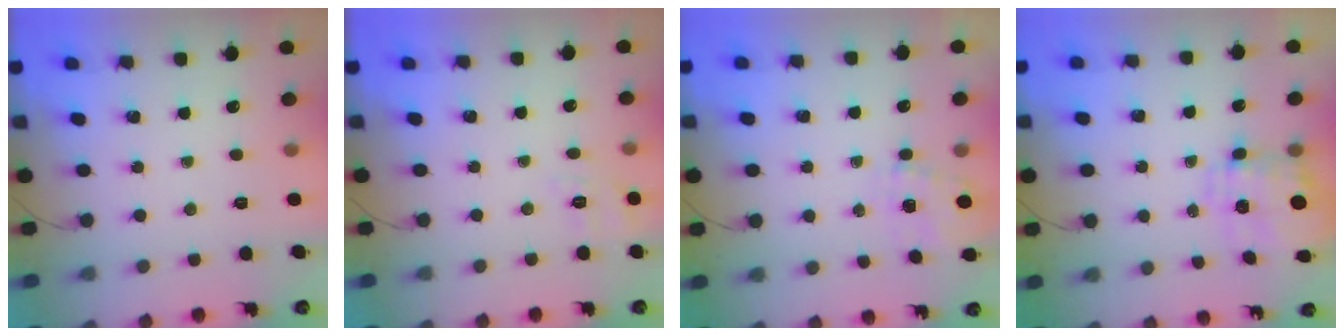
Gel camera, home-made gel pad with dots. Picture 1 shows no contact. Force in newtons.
{"total": 7.7, "press": 7.4, "slide": 2.0}
{"total": 0.9, "press": 0.4, "slide": 0.8}
{"total": 3.5, "press": 3.3, "slide": 1.1}